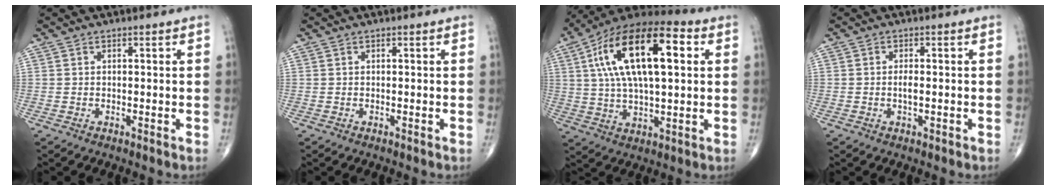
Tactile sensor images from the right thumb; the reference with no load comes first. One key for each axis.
{"total": 0.0}
{"total": 22.5, "fx": 5.6, "fy": 9.8, "fz": 19.4, "tx": -0.337, "ty": 0.018, "tz": 0.085}
{"total": 1.2, "fx": -0.2, "fy": 0.5, "fz": 1.1, "tx": -0.017, "ty": 0.001, "tz": -0.005}